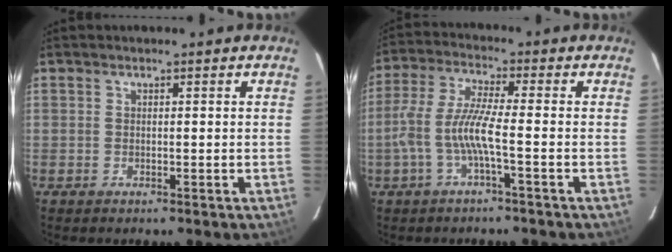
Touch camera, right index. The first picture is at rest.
{"total": 7.9, "force": [-2.6, 0.3, 7.4], "torque": [-0.167, 0.001, -0.046]}